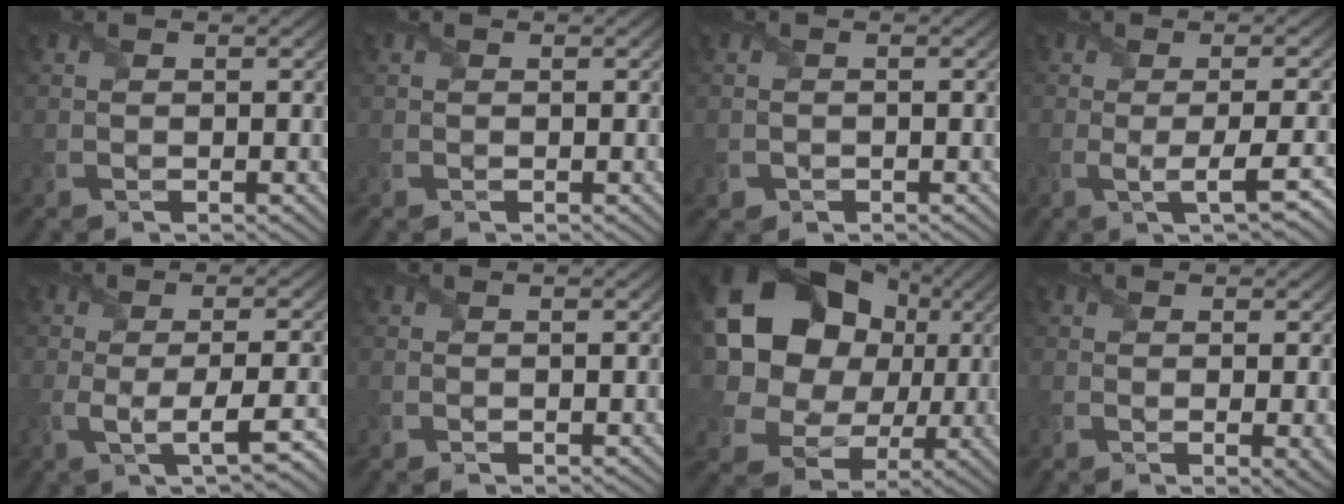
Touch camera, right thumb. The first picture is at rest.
{"total": 0.0}
{"total": 1.0, "force": [-0.5, 0.9, 0.1], "torque": [-0.002, -0.007, -0.007]}
{"total": 4.9, "force": [-1.2, 0.7, 4.7], "torque": [-0.076, 0.000, -0.022]}
{"total": 5.9, "force": [-2.2, 1.2, 5.4], "torque": [-0.085, -0.002, -0.038]}
{"total": 0.0}
{"total": 19.5, "force": [4.4, 16.4, 9.5], "torque": [-0.236, 0.011, 0.092]}
{"total": 2.1, "force": [-0.2, 0.2, 2.1], "torque": [-0.036, -0.002, -0.006]}